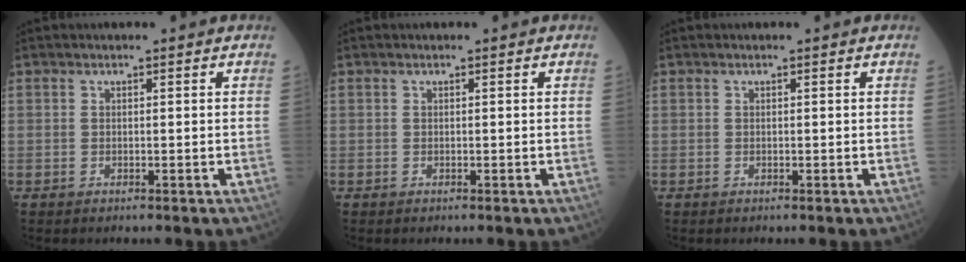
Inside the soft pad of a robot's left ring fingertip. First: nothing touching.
{"total": 0.0}
{"total": 0.0}